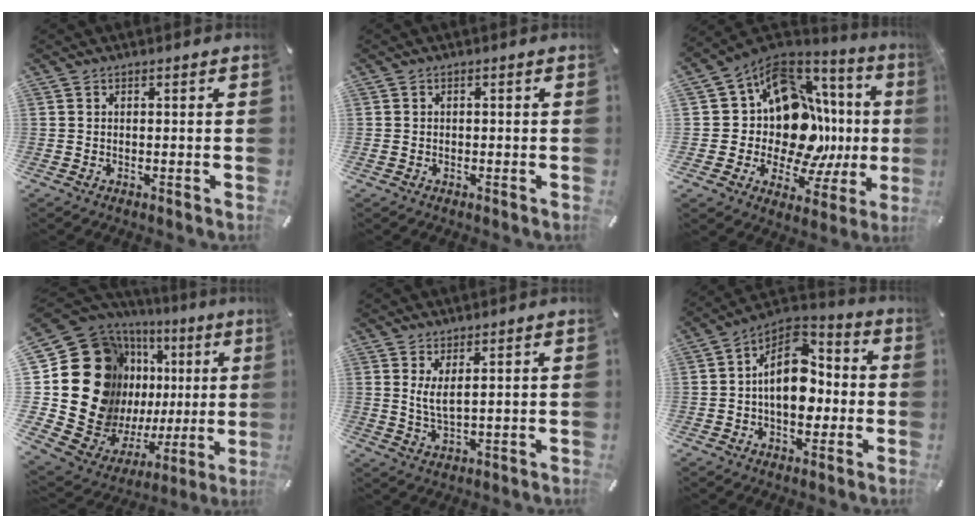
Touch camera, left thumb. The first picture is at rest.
{"total": 0.6, "force": [-0.2, 0.6, 0.2], "torque": [-0.002, 0.004, -0.004]}
{"total": 17.1, "force": [2.8, 12.9, 10.8], "torque": [-0.177, -0.072, 0.062]}
{"total": 27.2, "force": [4.9, 20.4, 17.2], "torque": [-0.276, -0.062, 0.131]}
{"total": 4.2, "force": [1.8, 1.0, 3.6], "torque": [-0.082, -0.006, 0.031]}
{"total": 14.2, "force": [-0.6, 9.8, 10.3], "torque": [-0.177, 0.002, -0.012]}